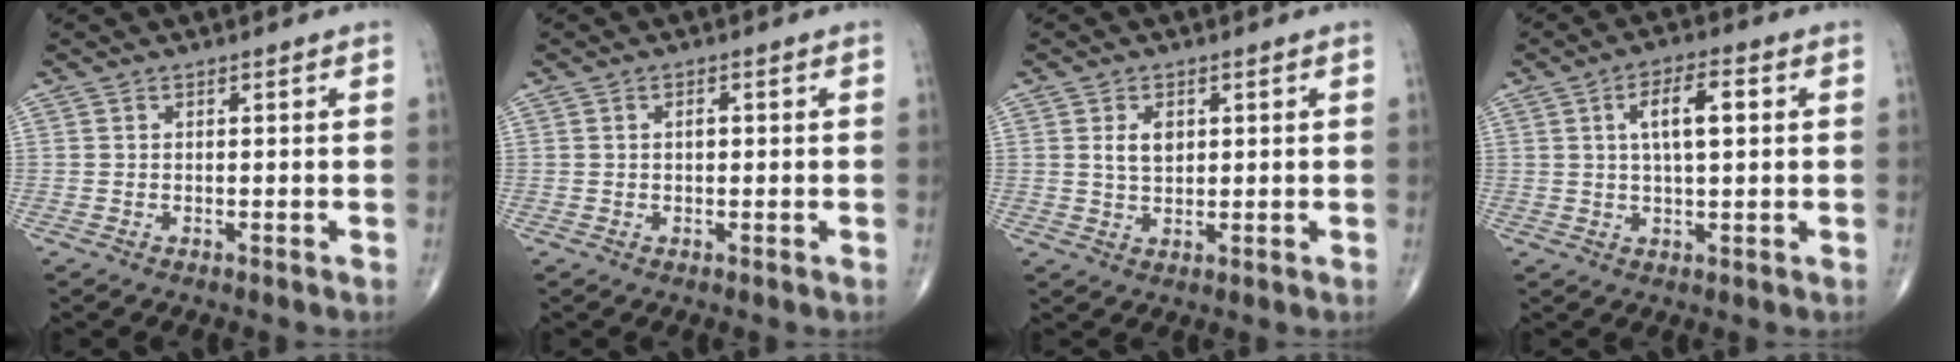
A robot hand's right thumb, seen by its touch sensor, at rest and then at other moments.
{"total": 1.5, "force": [0.2, 0.8, 1.3], "torque": [-0.019, 0.004, 0.003]}
{"total": 3.8, "force": [1.1, 2.4, 2.8], "torque": [-0.042, -0.007, 0.021]}
{"total": 8.0, "force": [1.8, 2.9, 7.2], "torque": [-0.113, 0.007, 0.027]}